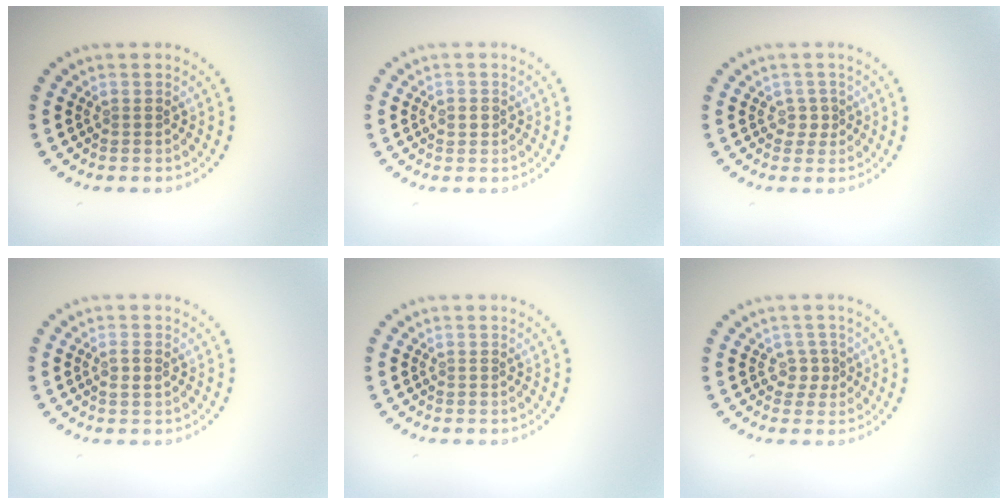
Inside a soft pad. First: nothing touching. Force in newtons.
{"total": 1.0, "press": 1.0, "slide": 0.3}
{"total": 1.2, "press": 0.9, "slide": 0.7}
{"total": 1.2, "press": 1.2, "slide": 0.3}
{"total": 0.0}
{"total": 1.6, "press": 1.2, "slide": 1.1}